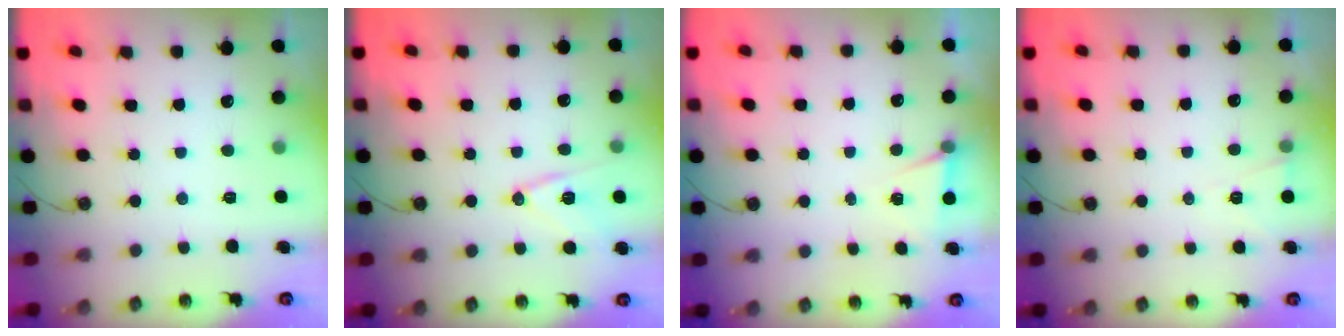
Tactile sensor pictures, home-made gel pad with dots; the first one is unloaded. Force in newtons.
{"total": 11.7, "press": 11.3, "slide": 2.7}
{"total": 4.7, "press": 1.7, "slide": 4.4}
{"total": 5.2, "press": 2.8, "slide": 4.3}